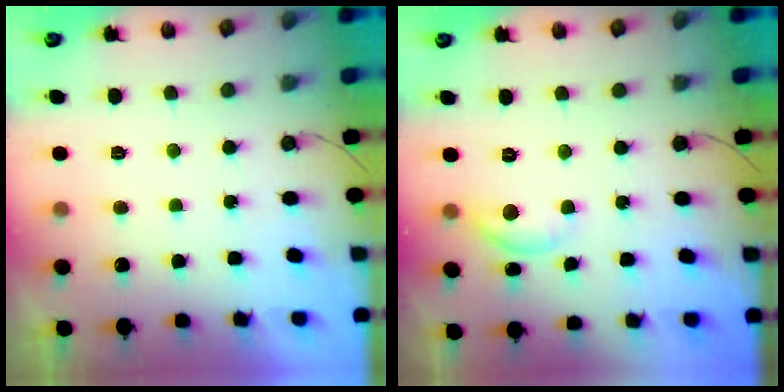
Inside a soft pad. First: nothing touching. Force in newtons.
{"total": 7.5, "press": 7.5, "slide": 0.5}